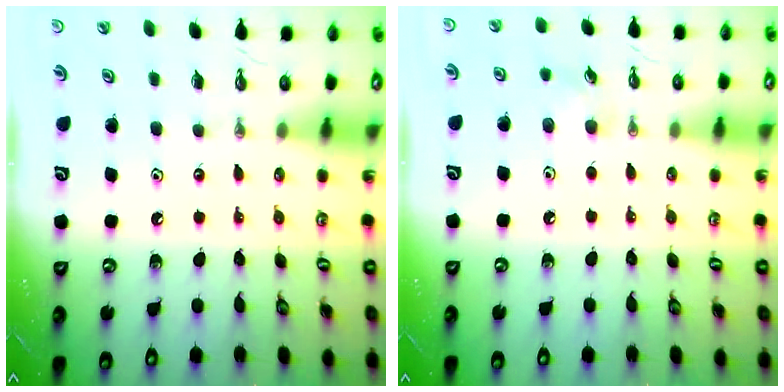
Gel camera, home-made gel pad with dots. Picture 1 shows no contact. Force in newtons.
{"total": 5.9, "press": 5.7, "slide": 1.4}